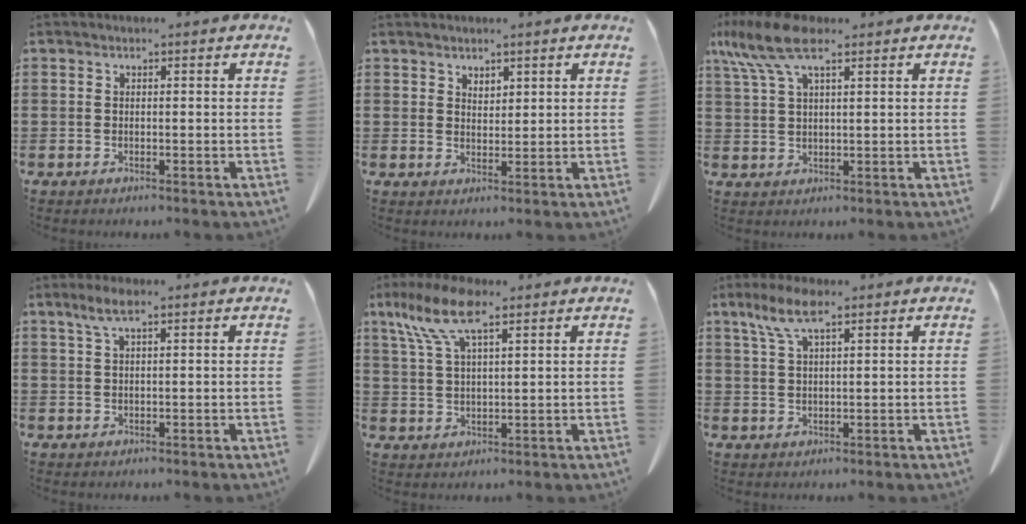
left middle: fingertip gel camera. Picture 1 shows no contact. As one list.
[{"total": 1.8, "force": [1.7, 0.6, 0.1], "torque": [-0.005, 0.002, 0.033]}, {"total": 8.6, "force": [4.9, 2.7, 6.5], "torque": [-0.156, -0.008, 0.082]}, {"total": 3.2, "force": [1.8, 0.7, 2.5], "torque": [-0.053, 0.004, 0.032]}, {"total": 8.7, "force": [5.5, 2.6, 6.3], "torque": [-0.143, -0.005, 0.097]}, {"total": 5.6, "force": [3.2, 1.4, 4.4], "torque": [-0.101, 0.002, 0.055]}]